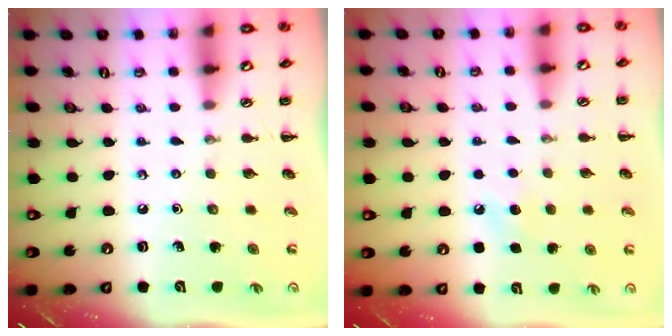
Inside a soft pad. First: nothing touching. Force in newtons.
{"total": 4.8, "press": 4.7, "slide": 1.2}